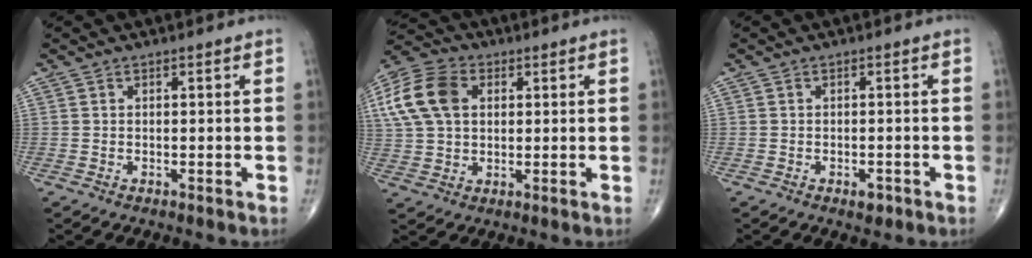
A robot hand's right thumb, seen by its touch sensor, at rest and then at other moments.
{"total": 14.0, "force": [3.4, 9.7, 9.5], "torque": [-0.196, 0.011, 0.060]}
{"total": 1.8, "force": [-1.0, 0.9, 1.2], "torque": [-0.015, 0.001, -0.013]}